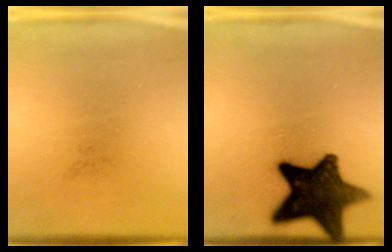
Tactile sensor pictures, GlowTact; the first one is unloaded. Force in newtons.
{"total": 14.8}